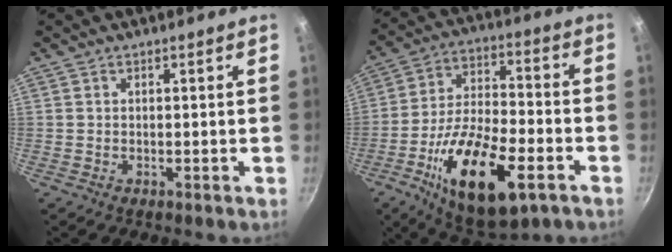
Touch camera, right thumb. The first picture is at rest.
{"total": 21.7, "force": [-9.3, 9.1, 17.4], "torque": [-0.290, 0.024, -0.156]}